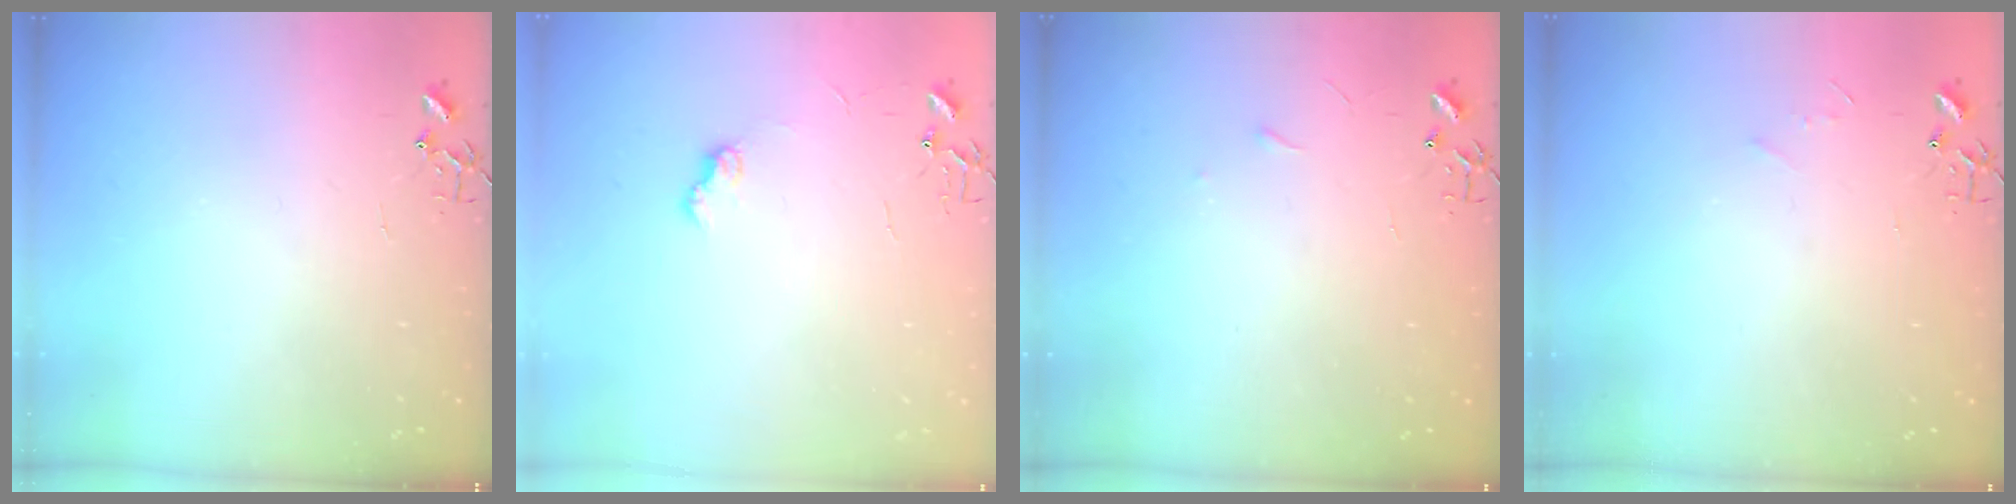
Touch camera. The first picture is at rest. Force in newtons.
{"total": 6.4, "press": 6.4, "slide": 0.8}
{"total": 3.4, "press": 3.3, "slide": 0.4}
{"total": 3.5, "press": 3.5, "slide": 0.4}